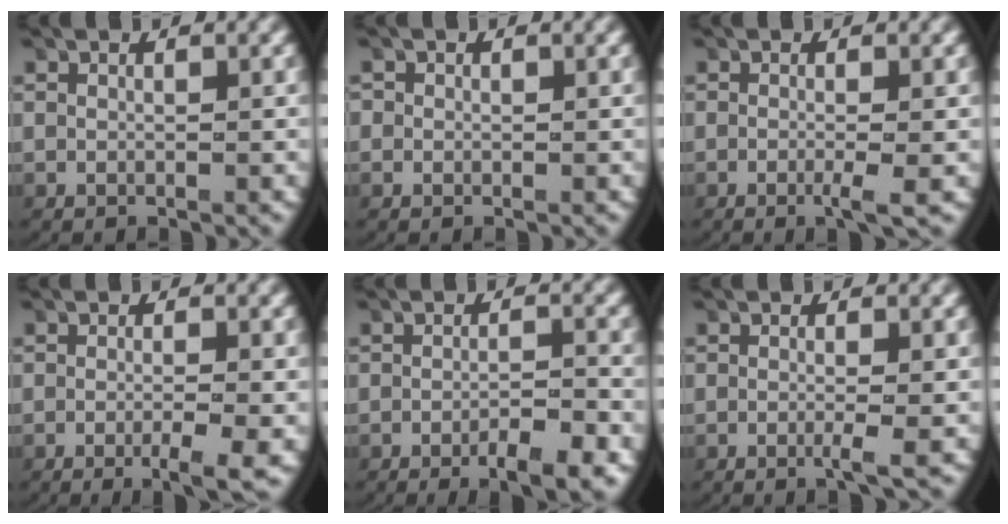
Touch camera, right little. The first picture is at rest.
{"total": 1.2, "force": [-0.1, 1.2, 0.1], "torque": [-0.011, -0.007, -0.002]}
{"total": 1.8, "force": [-0.6, 0.1, 1.7], "torque": [-0.026, 0.000, -0.017]}
{"total": 3.2, "force": [-1.7, 0.3, 2.7], "torque": [-0.033, -0.001, -0.033]}
{"total": 3.6, "force": [-2.3, 0.8, 2.7], "torque": [-0.031, 0.003, -0.045]}
{"total": 1.5, "force": [-0.6, 0.0, 1.4], "torque": [-0.022, 0.000, -0.016]}